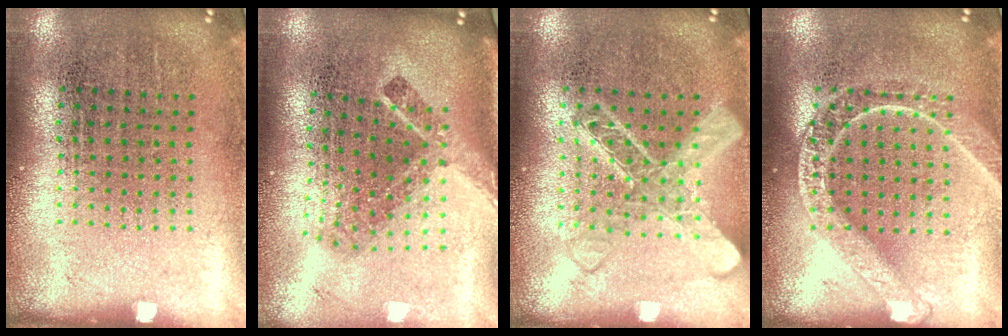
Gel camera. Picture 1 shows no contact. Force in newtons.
{"total": 2.2, "press": 1.5, "slide": 1.7}
{"total": 2.9, "press": 2.9, "slide": 0.5}
{"total": 2.8, "press": 2.8, "slide": 0.4}